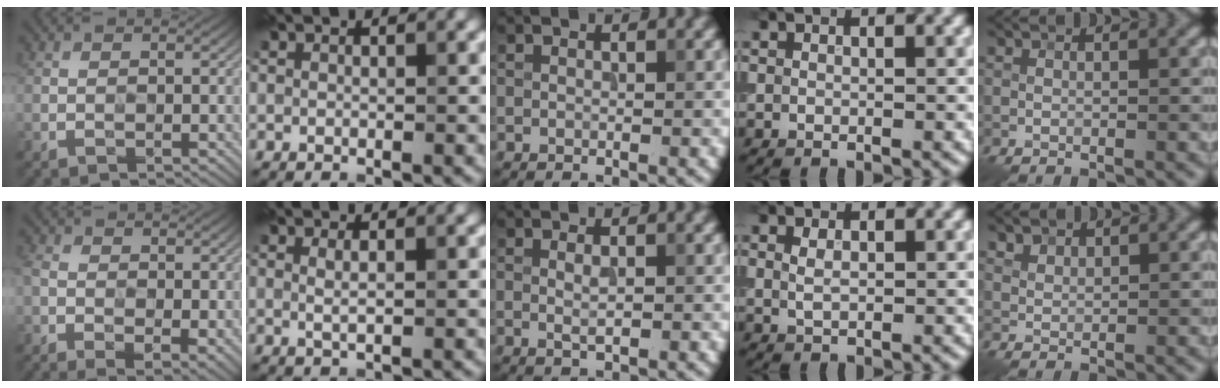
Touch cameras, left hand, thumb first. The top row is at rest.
{"thumb": {"total": 6.4, "force": [-1.3, 3.7, 5.1], "torque": [-0.124, -0.013, -0.020]}, "index": {"total": 1.2, "force": [0.3, 0.4, 1.1], "torque": [-0.018, -0.001, 0.004]}, "middle": {"total": 1.2, "force": [0.1, 0.4, 1.1], "torque": [-0.023, -0.002, 0.004]}, "ring": {"total": 1.4, "force": [0.3, 0.8, 1.1], "torque": [-0.024, -0.001, 0.008]}, "little": {"total": 1.5, "force": [1.1, 0.8, 0.4], "torque": [-0.011, -0.007, 0.031]}}